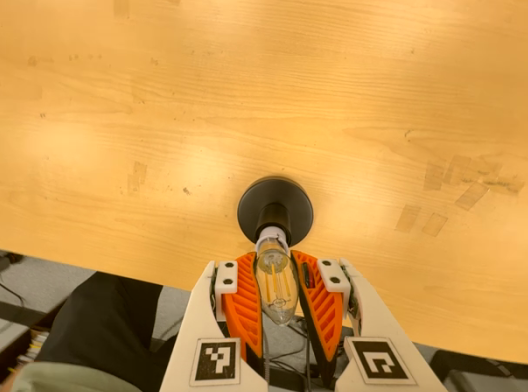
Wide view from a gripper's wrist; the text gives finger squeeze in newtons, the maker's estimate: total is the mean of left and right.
{"total": 19.6, "left": 19.0, "right": 20.3}